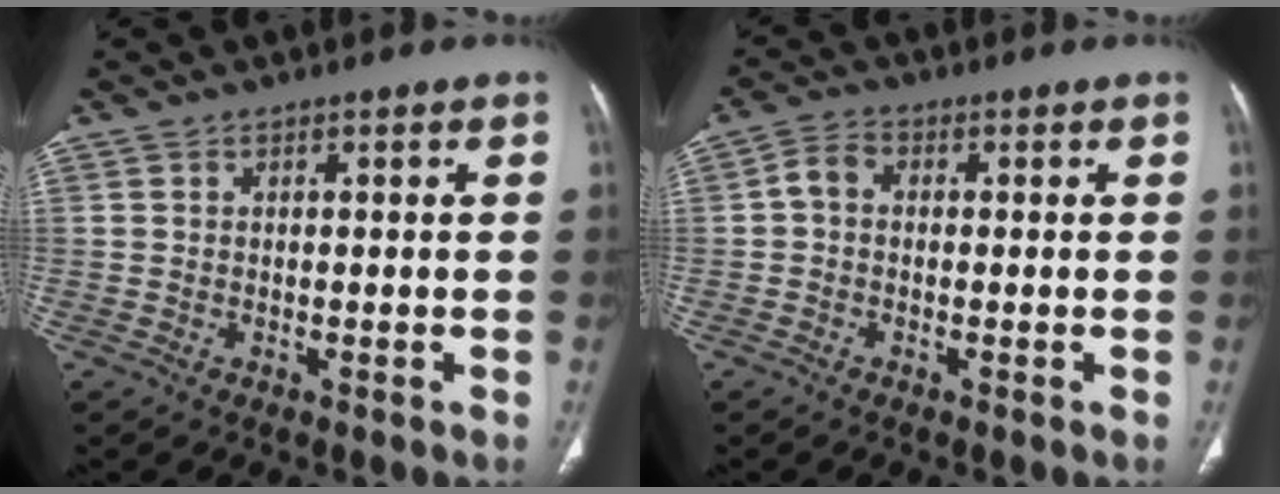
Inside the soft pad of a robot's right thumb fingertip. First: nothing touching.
{"total": 3.4, "force": [-0.1, 2.5, 2.3], "torque": [-0.039, 0.010, -0.012]}